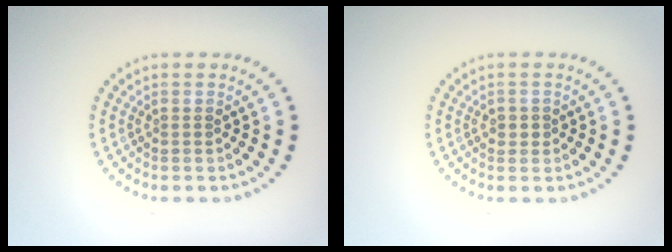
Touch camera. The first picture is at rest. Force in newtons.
{"total": 1.1, "press": 1.1, "slide": 0.4}